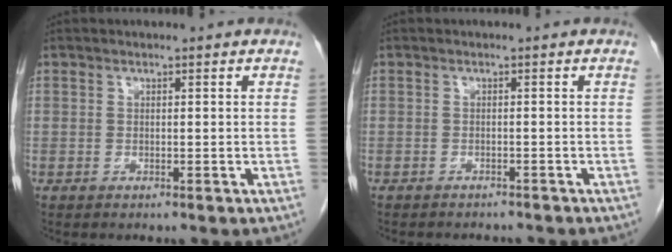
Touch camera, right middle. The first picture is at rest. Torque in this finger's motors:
{"motor_torque": [0.06, -0.05, 0.01, 0.00]}